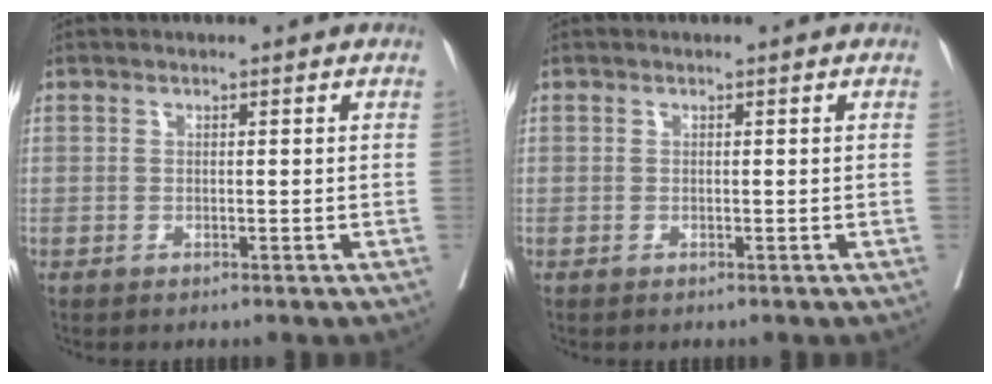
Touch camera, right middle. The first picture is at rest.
{"total": 0.0}